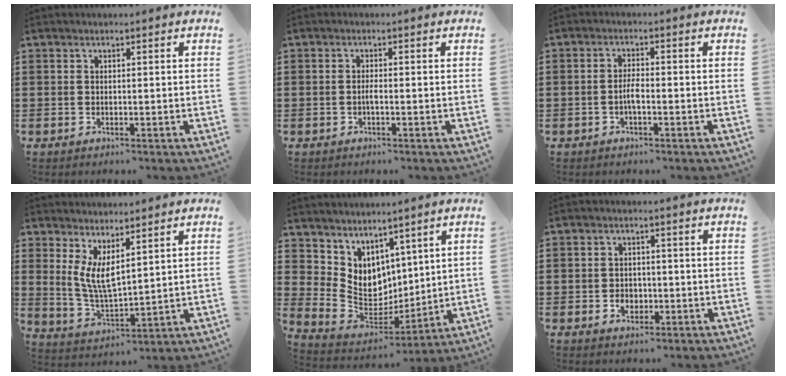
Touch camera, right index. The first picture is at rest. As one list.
[{"total": 1.2, "force": [-0.4, 0.1, 1.1], "torque": [-0.023, -0.001, -0.008]}, {"total": 2.6, "force": [-0.9, 0.7, 2.4], "torque": [-0.051, 0.001, -0.019]}, {"total": 5.6, "force": [2.5, 2.0, 4.6], "torque": [-0.104, -0.009, 0.045]}, {"total": 6.4, "force": [3.2, 5.5, 0.8], "torque": [-0.062, -0.038, 0.066]}, {"total": 2.6, "force": [-0.8, 2.0, 1.4], "torque": [-0.031, 0.003, -0.019]}]